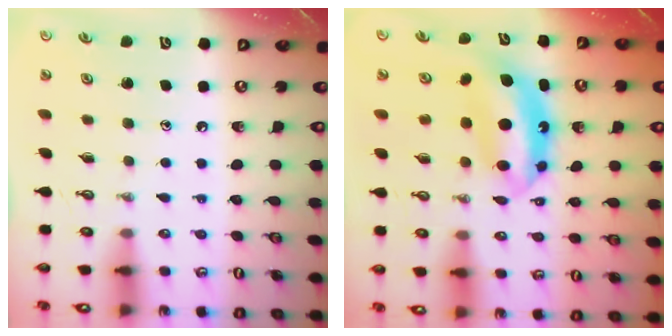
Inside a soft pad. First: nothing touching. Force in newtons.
{"total": 7.7, "press": 7.6, "slide": 0.6}